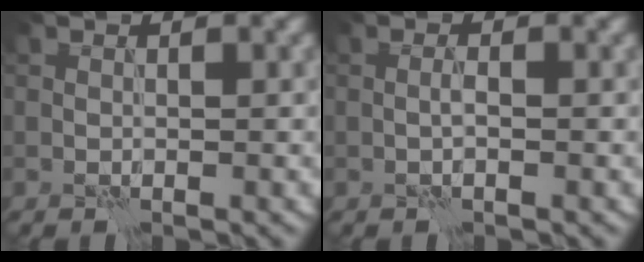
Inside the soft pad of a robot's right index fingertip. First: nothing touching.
{"total": 0.8, "force": [-0.4, 0.1, 0.7], "torque": [-0.016, 0.002, -0.007]}